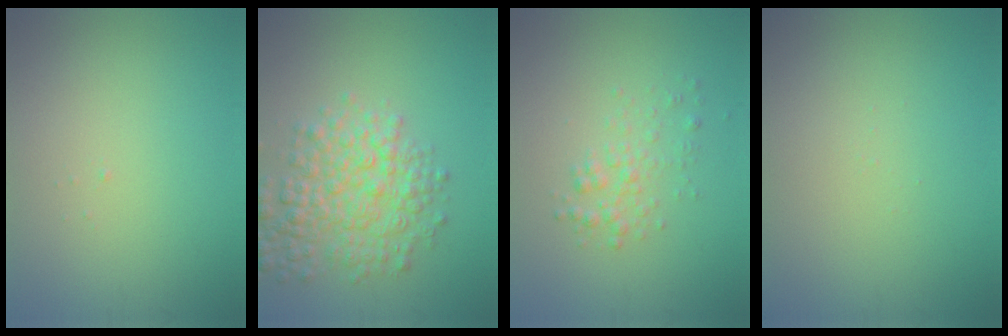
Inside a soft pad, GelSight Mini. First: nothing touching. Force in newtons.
{"total": 5.4, "press": 5.4, "slide": 0.2}
{"total": 1.8, "press": 1.8, "slide": 0.1}
{"total": 0.0}